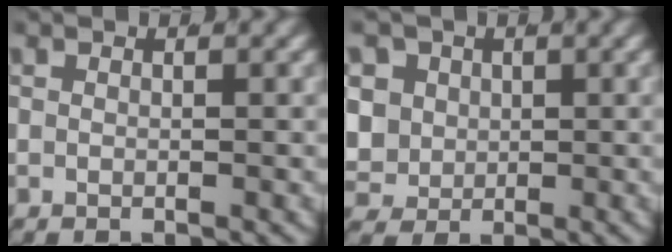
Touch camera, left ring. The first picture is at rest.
{"total": 8.8, "force": [0.3, 8.1, 3.4], "torque": [-0.103, -0.029, 0.009]}